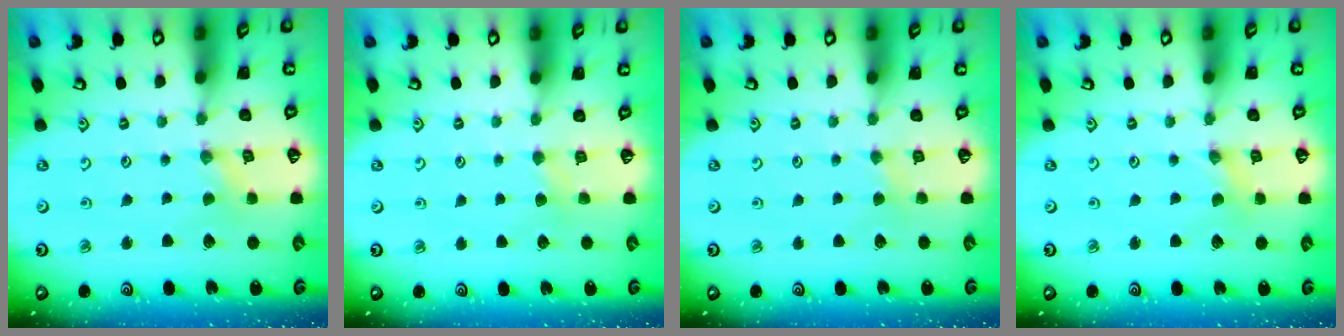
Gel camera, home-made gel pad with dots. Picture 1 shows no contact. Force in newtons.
{"total": 2.4, "press": 2.3, "slide": 0.5}
{"total": 2.0, "press": 2.0, "slide": 0.3}
{"total": 0.6, "press": 0.6, "slide": 0.2}